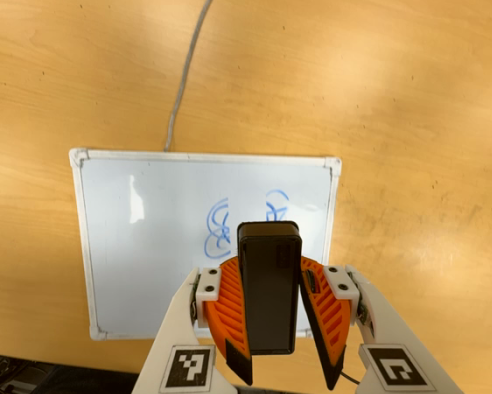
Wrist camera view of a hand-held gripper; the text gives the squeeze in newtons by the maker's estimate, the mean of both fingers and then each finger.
{"total": 8.1, "left": 7.5, "right": 8.7}